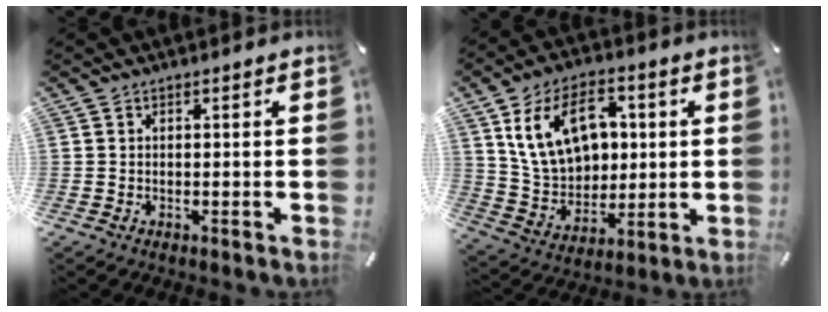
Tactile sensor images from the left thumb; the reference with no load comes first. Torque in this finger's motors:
{"motor_torque": [2.50, 2.50, 1.55, -1.22, 0.47]}